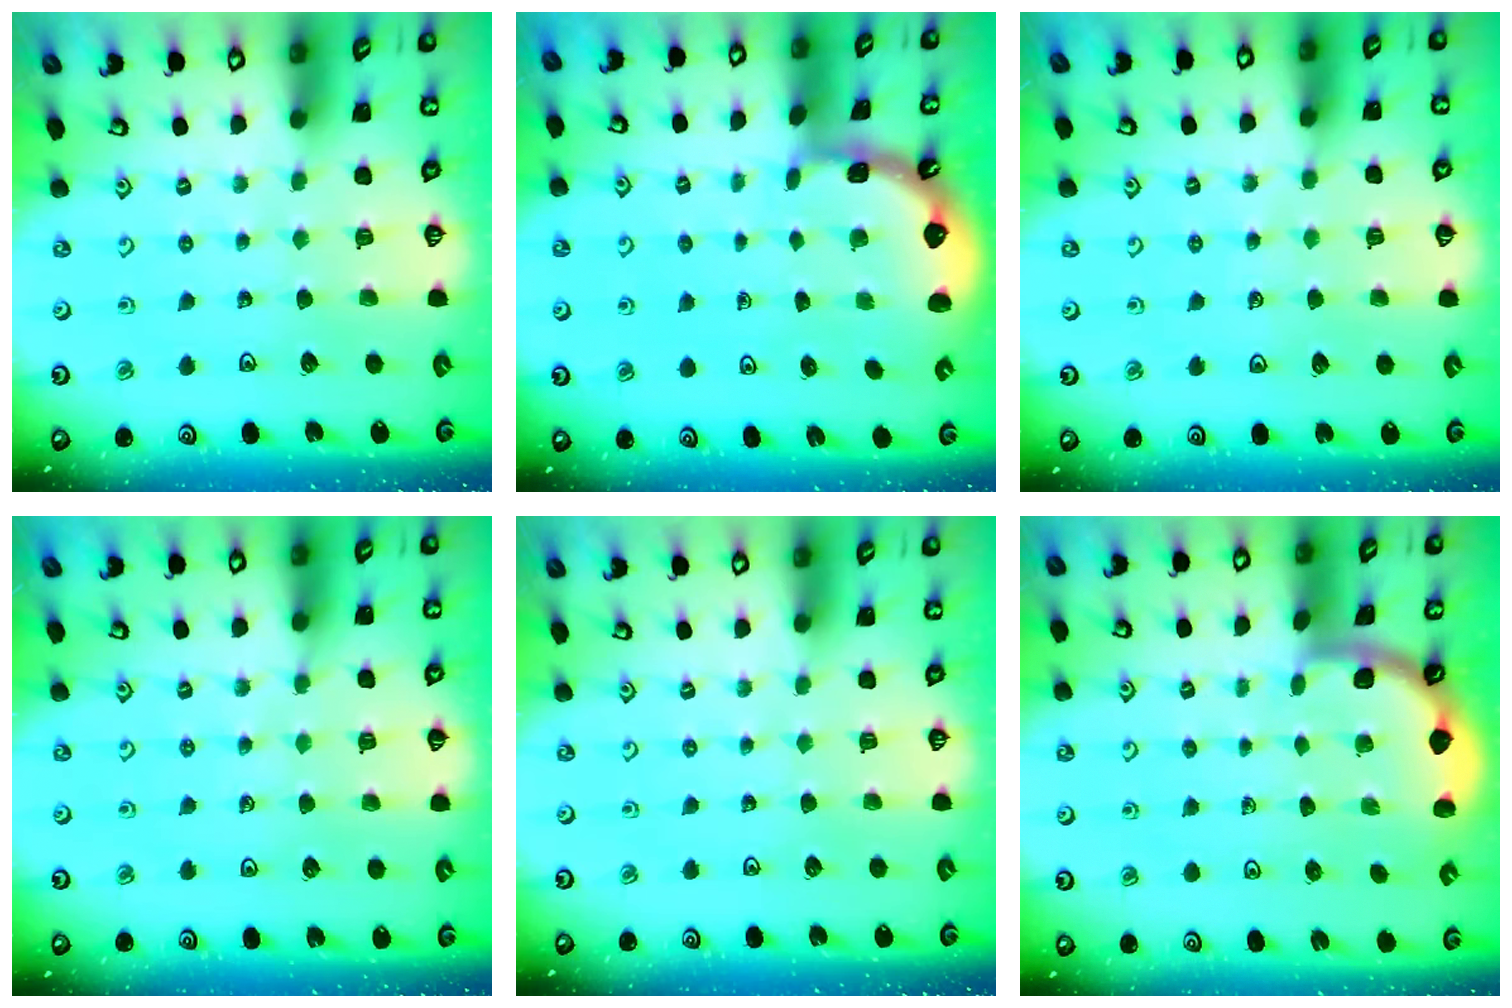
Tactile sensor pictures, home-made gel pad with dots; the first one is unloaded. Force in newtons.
{"total": 1.2, "press": 1.1, "slide": 0.1}
{"total": 4.2, "press": 4.1, "slide": 1.0}
{"total": 5.2, "press": 5.0, "slide": 1.3}
{"total": 0.0}
{"total": 1.7, "press": 1.7, "slide": 0.1}